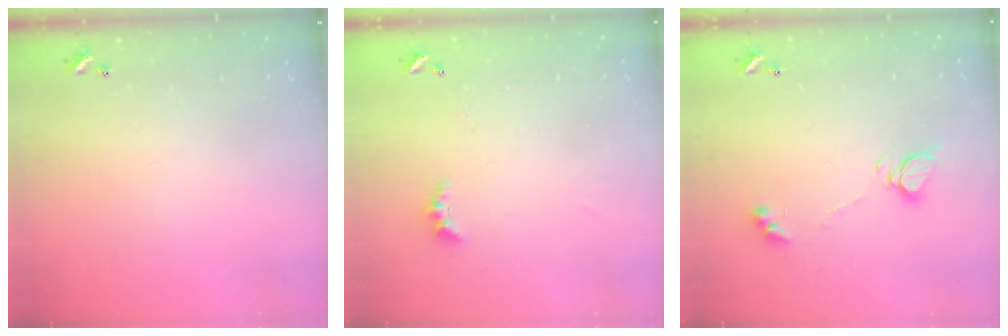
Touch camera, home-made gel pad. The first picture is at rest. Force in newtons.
{"total": 3.0, "press": 2.9, "slide": 0.7}
{"total": 6.6, "press": 6.6, "slide": 0.7}